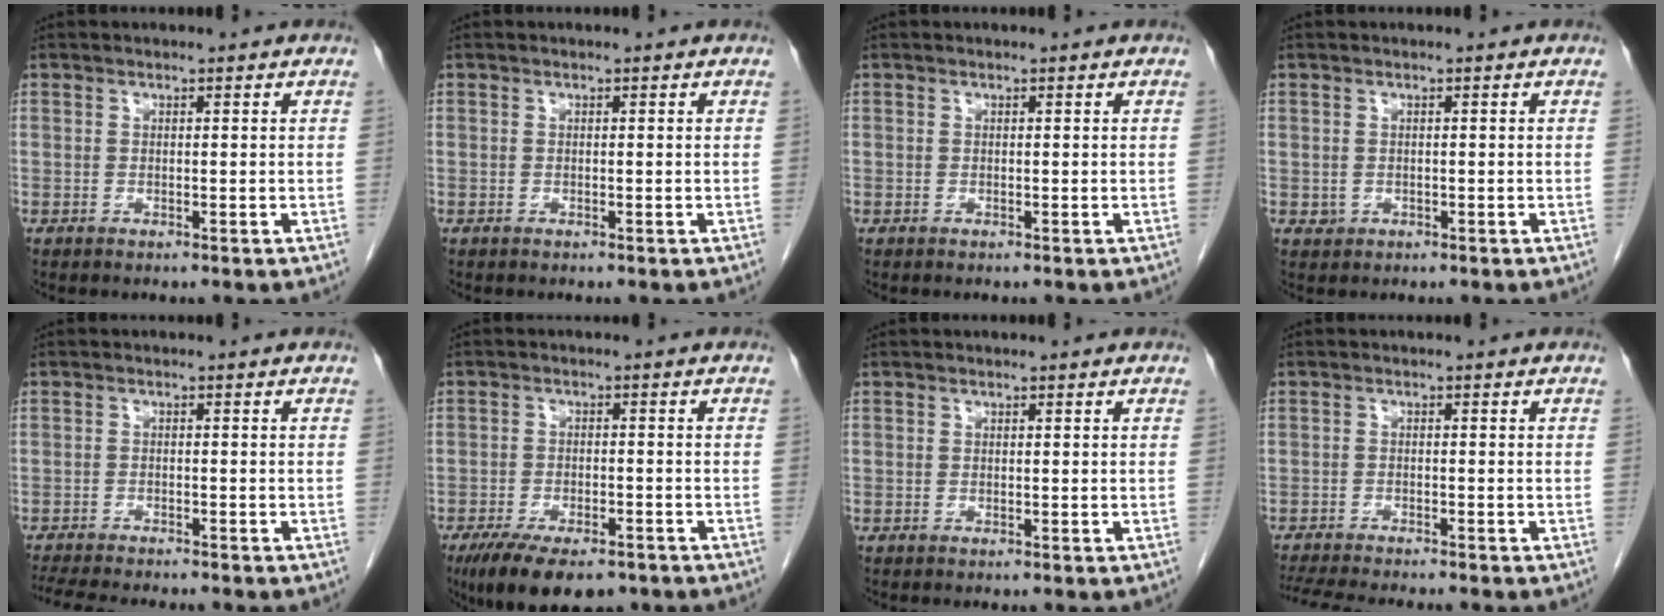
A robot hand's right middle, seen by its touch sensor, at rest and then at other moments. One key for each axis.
{"total": 0.0}
{"total": 0.0}
{"total": 1.0, "fx": -0.1, "fy": 0.9, "fz": 0.2, "tx": -0.006, "ty": 0.002, "tz": 0.002}
{"total": 9.8, "fx": -8.8, "fy": 1.3, "fz": 4.1, "tx": -0.065, "ty": -0.016, "tz": -0.131}
{"total": 11.6, "fx": -8.4, "fy": 4.5, "fz": 6.6, "tx": -0.108, "ty": -0.012, "tz": -0.128}
{"total": 0.0}
{"total": 9.6, "fx": -8.7, "fy": 0.8, "fz": 4.1, "tx": -0.064, "ty": -0.016, "tz": -0.132}